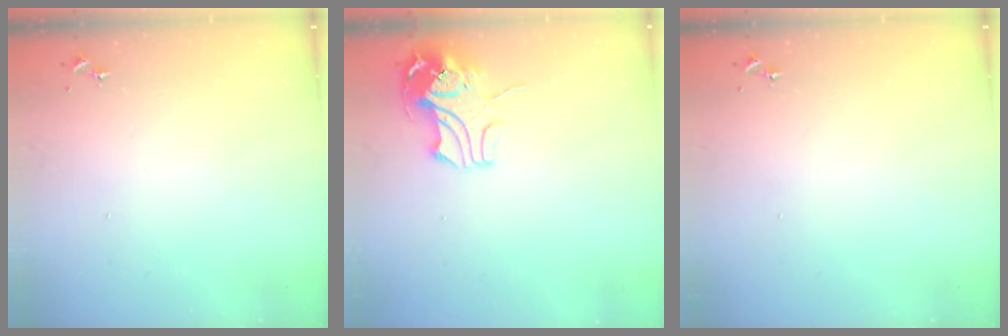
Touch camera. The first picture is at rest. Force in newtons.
{"total": 10.6, "press": 10.6, "slide": 0.8}
{"total": 0.0}